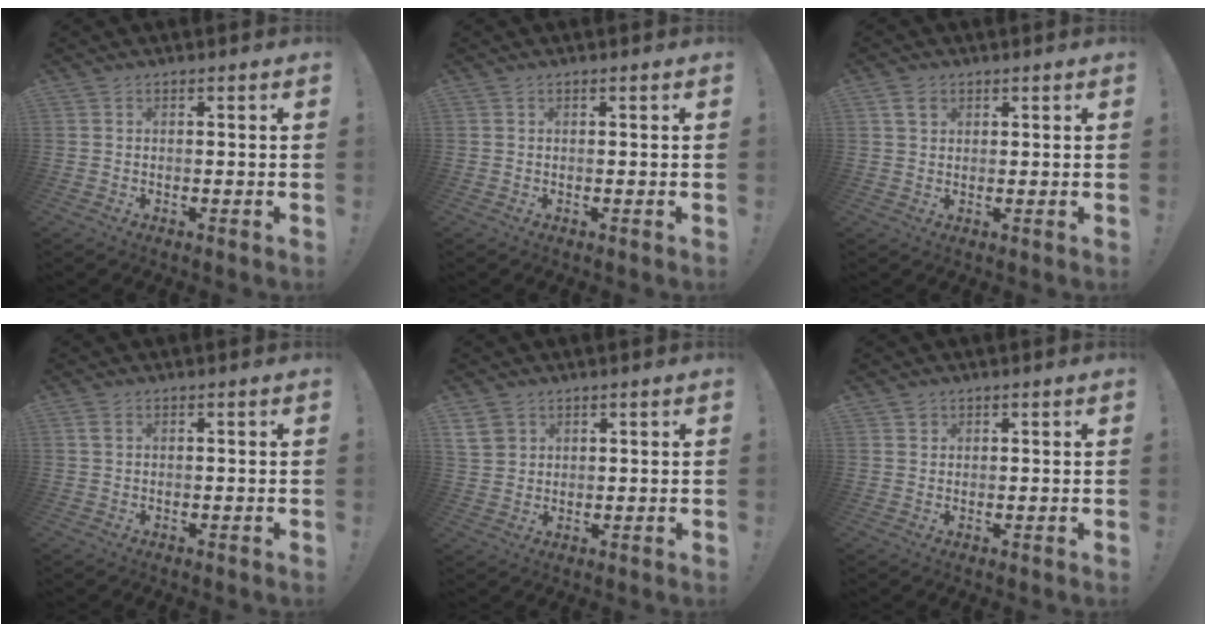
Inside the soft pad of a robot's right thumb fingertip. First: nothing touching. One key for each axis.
{"total": 0.0}
{"total": 3.2, "fx": 1.6, "fy": 2.3, "fz": 1.6, "tx": -0.014, "ty": -0.003, "tz": 0.027}
{"total": 1.1, "fx": 0.7, "fy": 0.5, "fz": 0.8, "tx": -0.009, "ty": 0.000, "tz": 0.010}
{"total": 5.5, "fx": 3.1, "fy": 4.1, "fz": 1.9, "tx": -0.029, "ty": -0.013, "tz": 0.062}
{"total": 1.4, "fx": 1.0, "fy": 1.0, "fz": 0.1, "tx": 0.007, "ty": -0.006, "tz": 0.016}